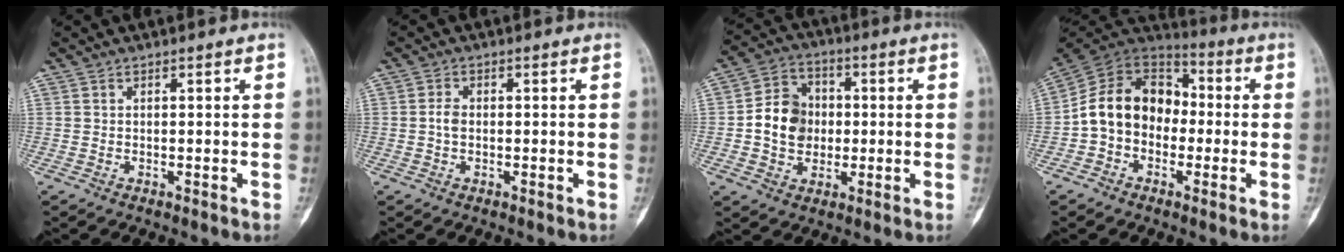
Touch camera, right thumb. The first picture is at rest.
{"total": 2.0, "force": [-0.1, 1.3, 1.6], "torque": [-0.028, 0.004, -0.006]}
{"total": 10.3, "force": [-0.4, 8.6, 5.7], "torque": [-0.070, 0.019, -0.012]}
{"total": 14.5, "force": [-1.6, 11.2, 9.0], "torque": [-0.130, 0.049, -0.043]}